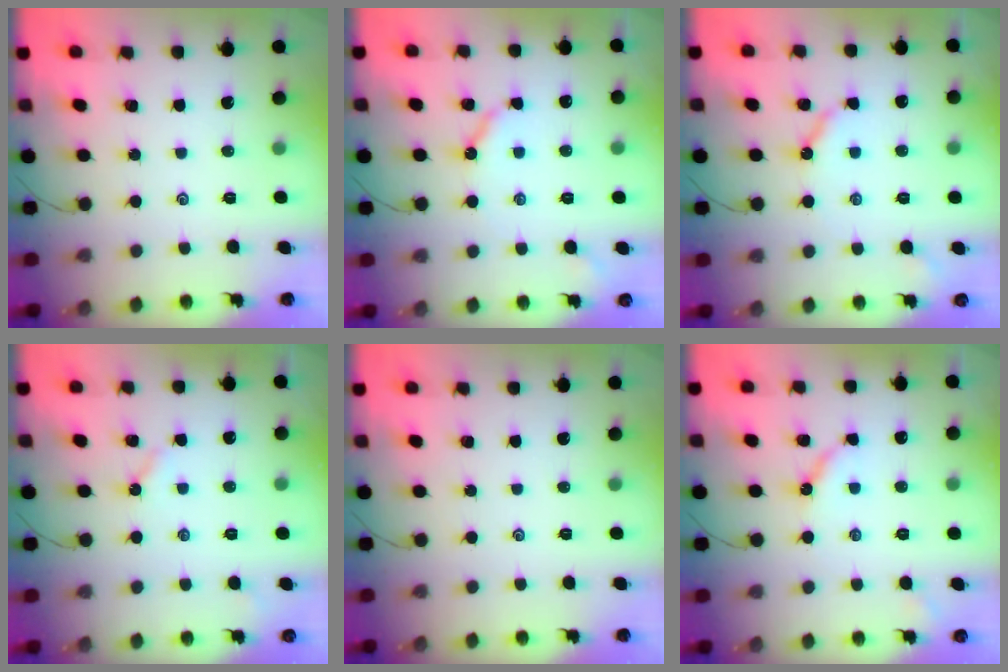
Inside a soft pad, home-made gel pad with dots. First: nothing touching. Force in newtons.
{"total": 5.3, "press": 5.2, "slide": 0.6}
{"total": 5.3, "press": 5.2, "slide": 0.6}
{"total": 2.6, "press": 2.5, "slide": 0.3}
{"total": 0.0}
{"total": 5.7, "press": 5.6, "slide": 0.7}